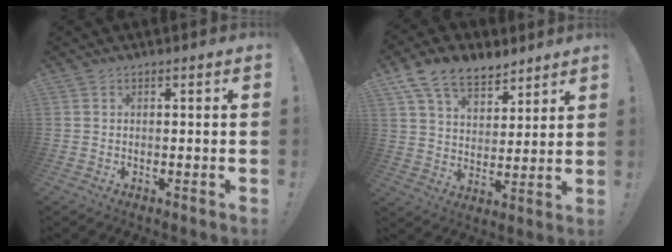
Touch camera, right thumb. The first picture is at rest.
{"total": 12.3, "force": [8.7, 6.9, 5.3], "torque": [-0.098, -0.050, 0.167]}